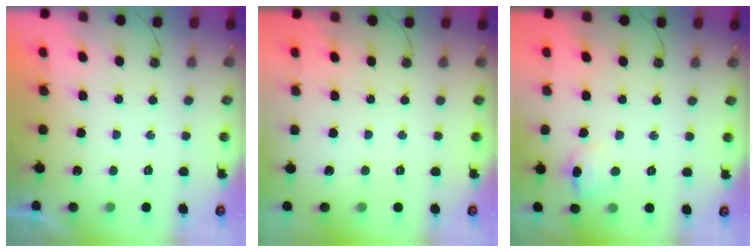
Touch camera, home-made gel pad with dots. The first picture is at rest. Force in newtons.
{"total": 0.0}
{"total": 6.6, "press": 6.5, "slide": 1.2}